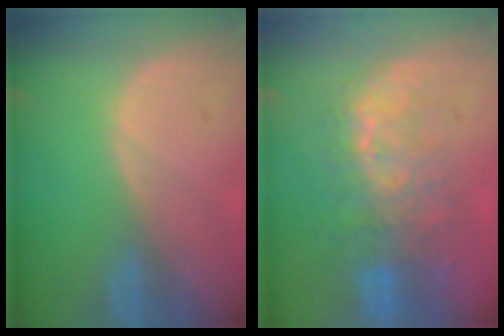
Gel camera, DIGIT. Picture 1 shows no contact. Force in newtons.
{"total": 10.0, "press": 8.6, "slide": 5.2}